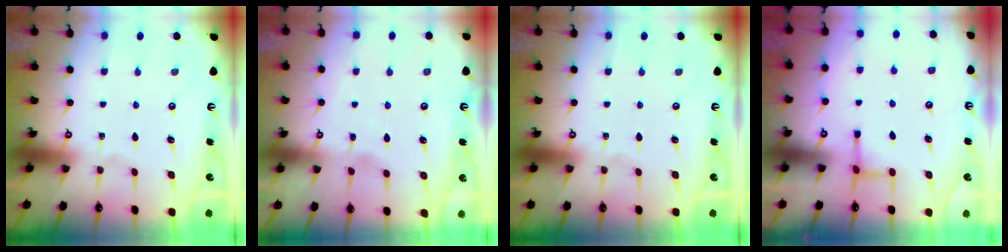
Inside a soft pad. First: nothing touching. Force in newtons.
{"total": 2.9, "press": 2.9, "slide": 0.4}
{"total": 0.0}
{"total": 1.8, "press": 1.8, "slide": 0.4}